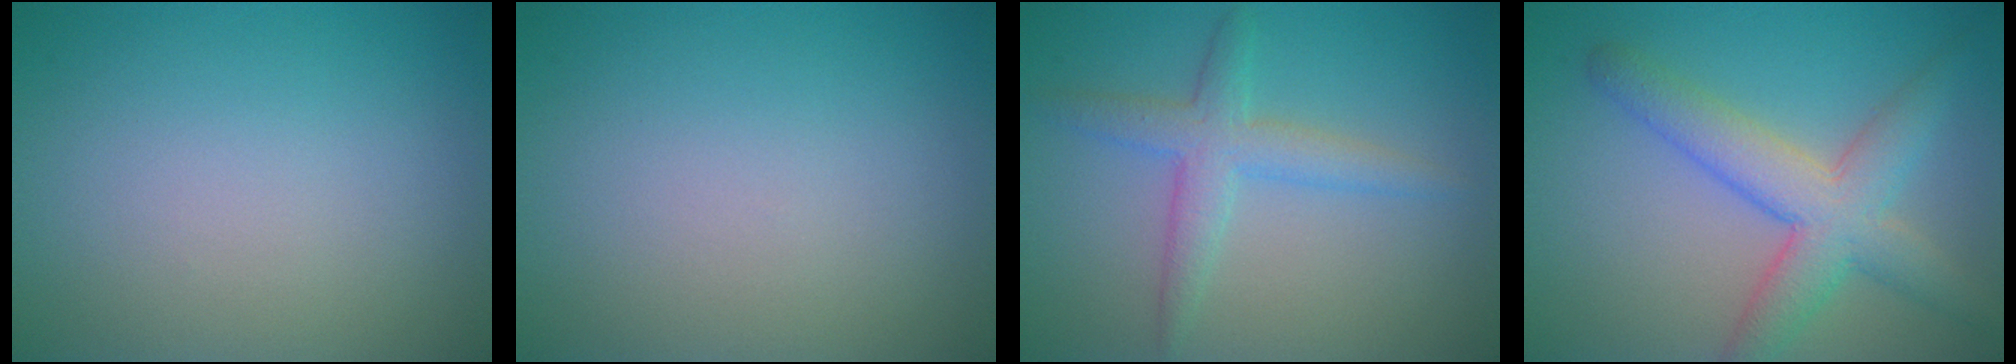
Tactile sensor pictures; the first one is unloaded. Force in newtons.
{"total": 0.0}
{"total": 3.2, "press": 3.2, "slide": 0.1}
{"total": 5.7, "press": 5.7, "slide": 0.1}